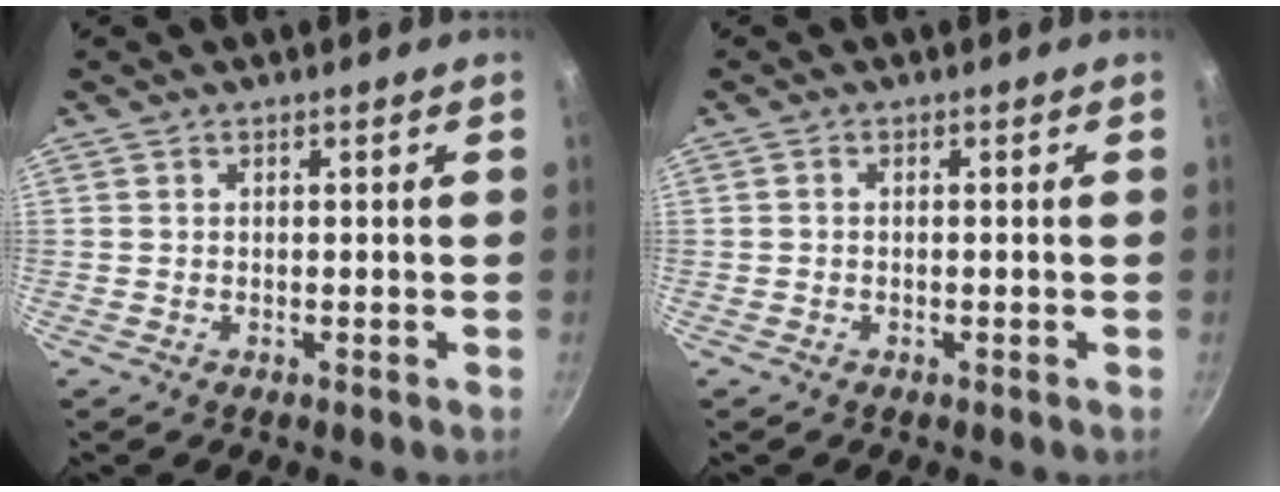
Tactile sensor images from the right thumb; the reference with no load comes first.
{"total": 0.6, "force": [-0.3, 0.2, 0.5], "torque": [-0.015, 0.005, -0.007]}